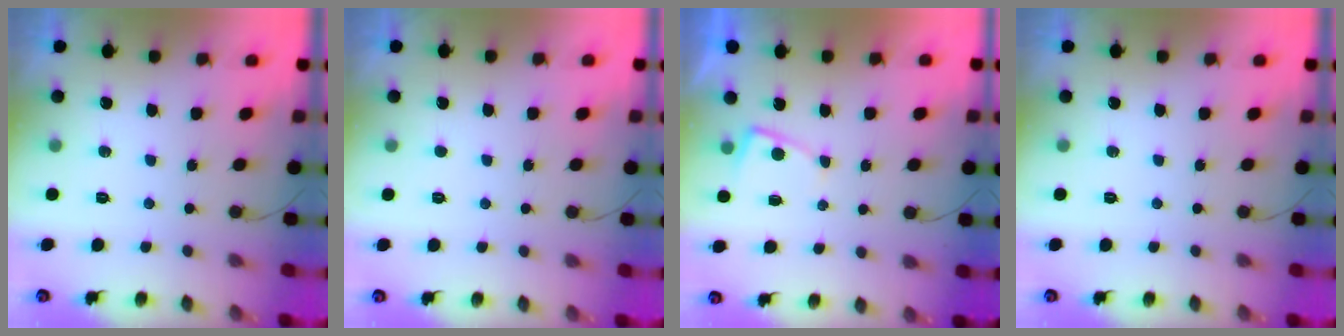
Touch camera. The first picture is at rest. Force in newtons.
{"total": 1.6, "press": 1.6, "slide": 0.2}
{"total": 2.6, "press": 2.6, "slide": 0.4}
{"total": 0.0}